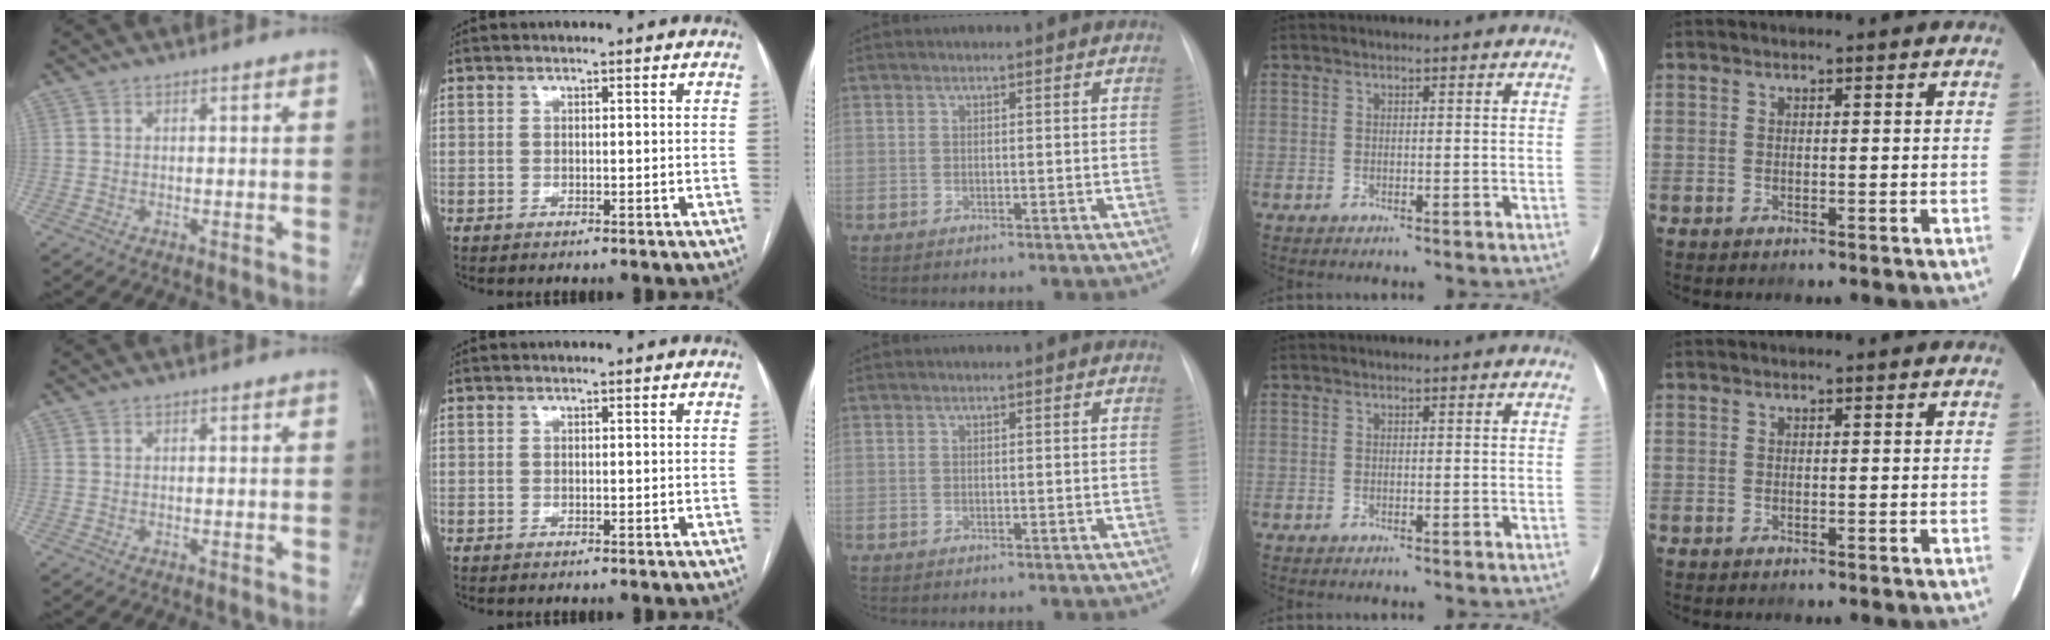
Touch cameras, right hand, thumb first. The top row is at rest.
{}